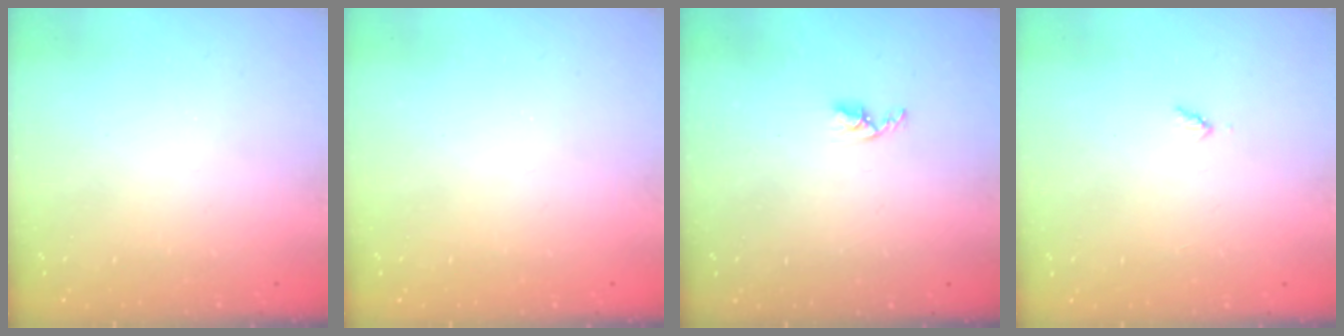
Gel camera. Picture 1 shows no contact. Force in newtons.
{"total": 0.0}
{"total": 3.3, "press": 3.2, "slide": 0.5}
{"total": 3.0, "press": 3.0, "slide": 0.3}